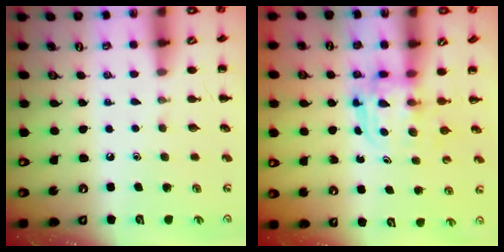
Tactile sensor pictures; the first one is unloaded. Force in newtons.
{"total": 3.6, "press": 3.6, "slide": 0.2}